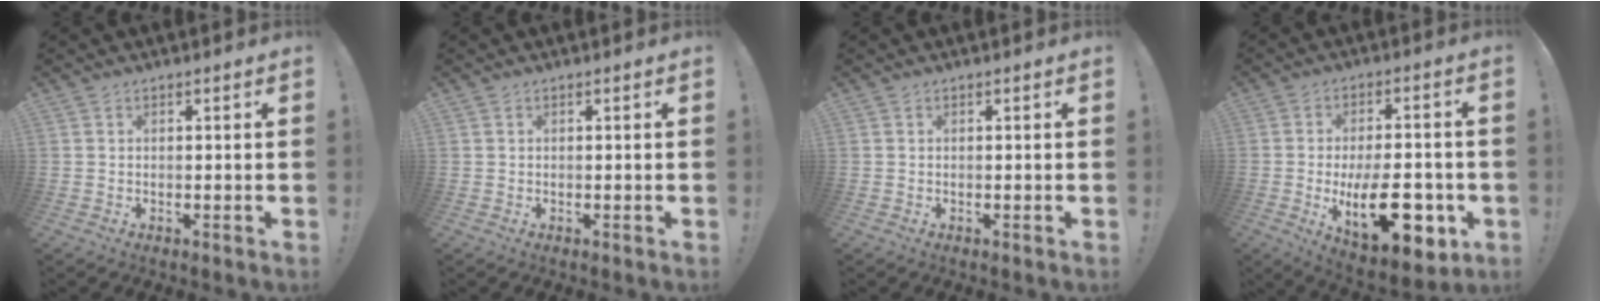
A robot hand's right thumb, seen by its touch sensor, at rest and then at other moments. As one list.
[{"total": 0.0}, {"total": 0.0}, {"total": 19.4, "force": [-5.3, 9.8, 16.0], "torque": [-0.240, 0.014, -0.072]}]